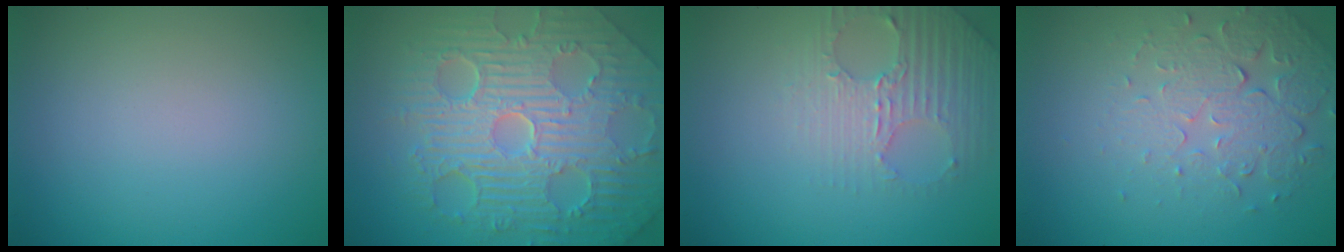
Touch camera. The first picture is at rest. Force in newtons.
{"total": 11.1, "press": 7.2, "slide": 8.4}
{"total": 3.9, "press": 3.7, "slide": 1.0}
{"total": 5.1, "press": 3.5, "slide": 3.7}